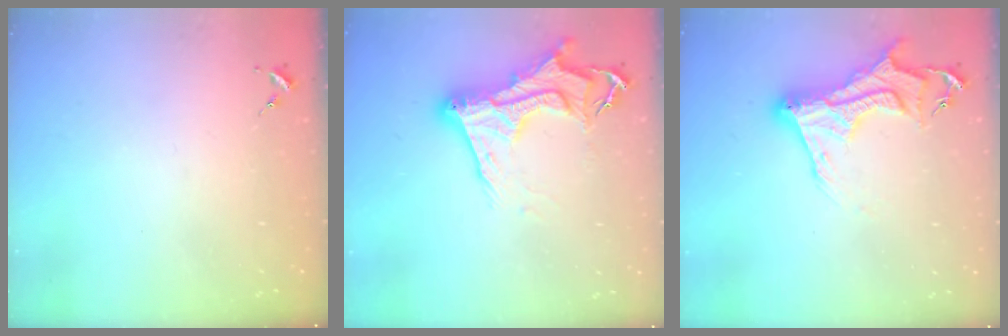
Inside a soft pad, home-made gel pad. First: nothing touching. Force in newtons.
{"total": 17.1, "press": 17.1, "slide": 1.6}
{"total": 15.2, "press": 15.1, "slide": 1.2}